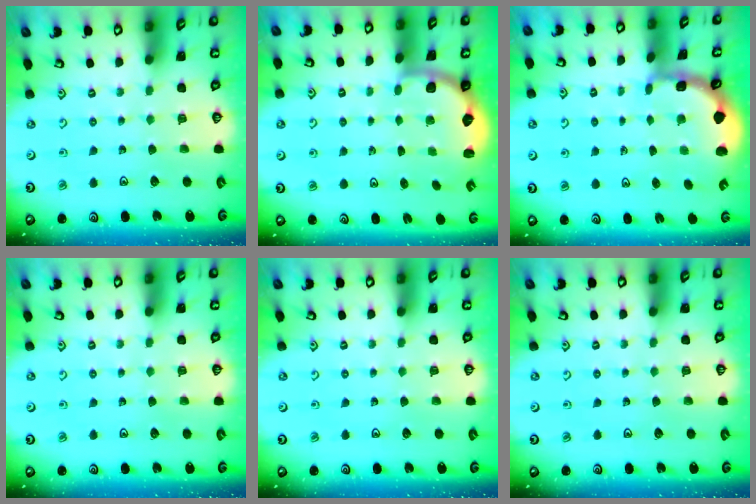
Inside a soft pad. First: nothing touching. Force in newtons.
{"total": 3.5, "press": 3.3, "slide": 1.1}
{"total": 1.8, "press": 1.8, "slide": 0.2}
{"total": 0.0}
{"total": 0.0}
{"total": 0.0}